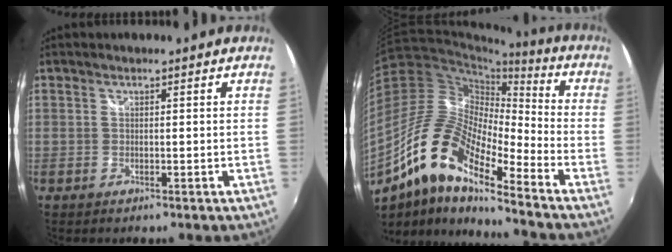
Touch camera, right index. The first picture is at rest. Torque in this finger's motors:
{"motor_torque": [1.00, -1.13, 0.87, 0.20]}